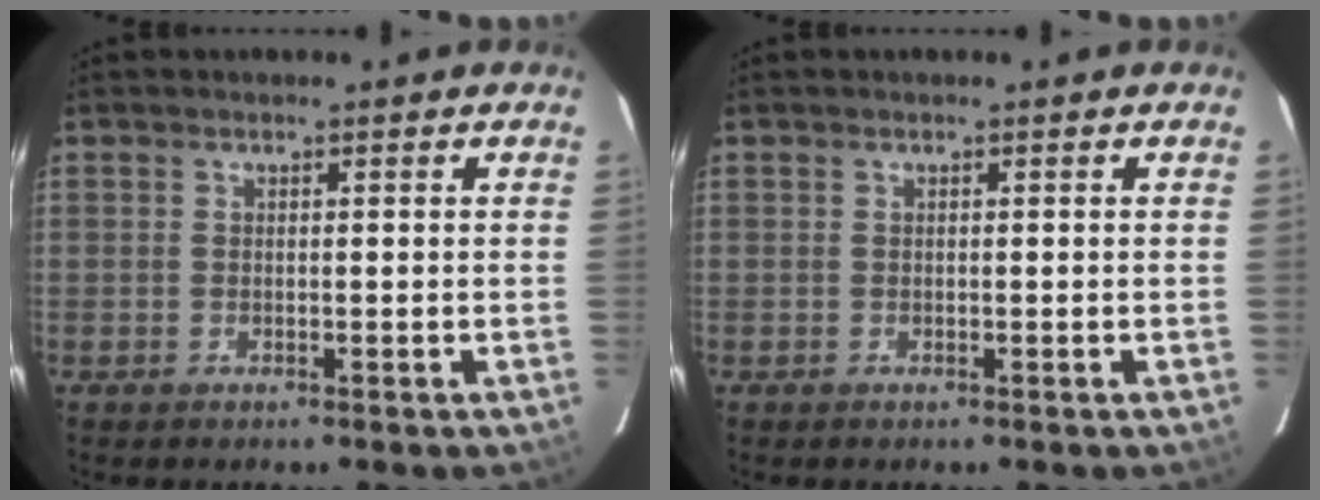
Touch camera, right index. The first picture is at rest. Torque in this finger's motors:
{"motor_torque": [0.07, 0.02, 0.03, 0.01]}